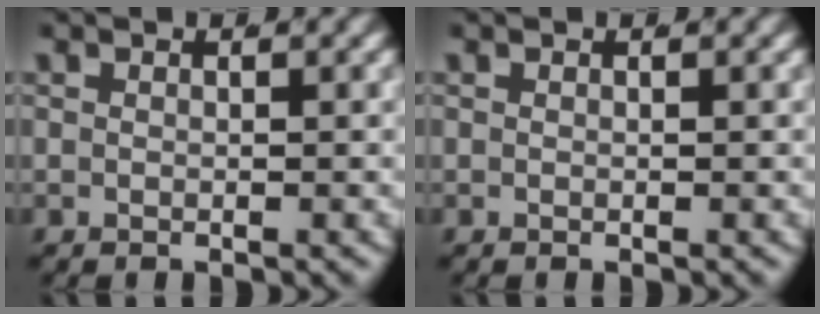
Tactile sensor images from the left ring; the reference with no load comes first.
{"total": 0.0}